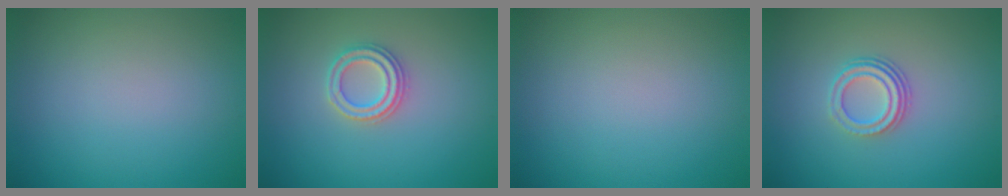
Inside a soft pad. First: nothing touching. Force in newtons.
{"total": 2.3, "press": 2.3, "slide": 0.2}
{"total": 0.0}
{"total": 3.1, "press": 2.3, "slide": 2.2}